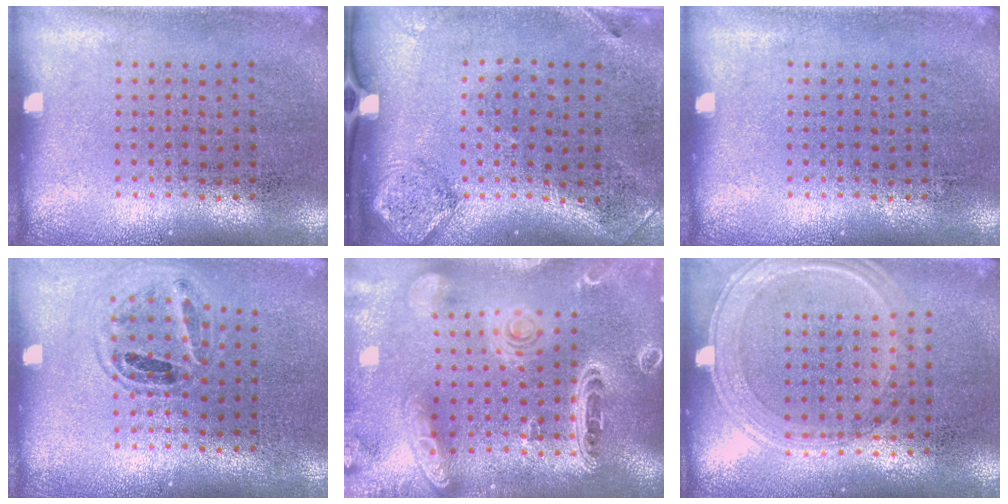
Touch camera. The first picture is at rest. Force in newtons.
{"total": 1.9, "press": 1.1, "slide": 1.6}
{"total": 0.0}
{"total": 0.8, "press": 0.8, "slide": 0.1}
{"total": 3.7, "press": 3.0, "slide": 2.3}
{"total": 0.7, "press": 0.7, "slide": 0.2}